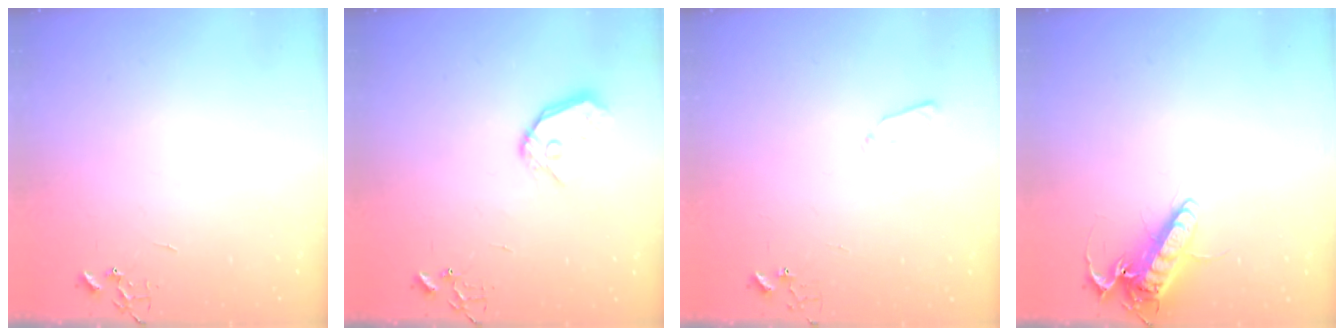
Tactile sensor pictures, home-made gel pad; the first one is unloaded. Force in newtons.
{"total": 10.5, "press": 10.5, "slide": 1.3}
{"total": 3.4, "press": 3.4, "slide": 0.5}
{"total": 14.8, "press": 14.6, "slide": 2.4}